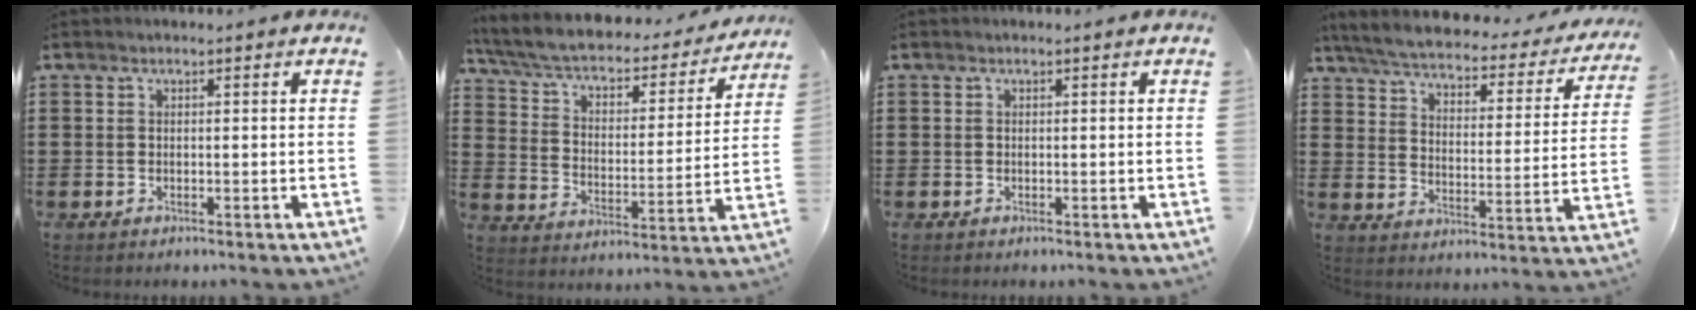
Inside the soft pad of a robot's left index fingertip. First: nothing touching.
{"total": 4.8, "force": [3.6, 1.7, 2.6], "torque": [-0.068, -0.030, 0.056]}
{"total": 0.0}
{"total": 4.0, "force": [3.6, 0.5, 1.7], "torque": [-0.055, -0.028, 0.053]}